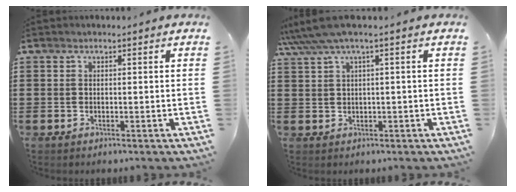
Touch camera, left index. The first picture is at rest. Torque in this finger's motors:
{"motor_torque": [0.32, -0.36, 0.64, 0.20]}